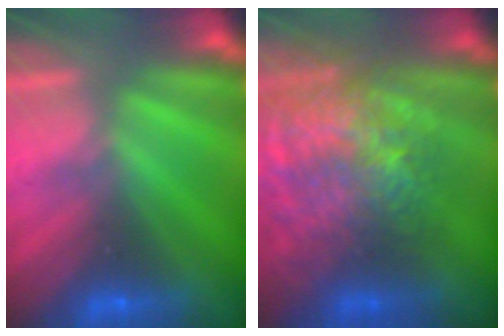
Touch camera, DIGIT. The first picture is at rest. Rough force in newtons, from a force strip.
{"total": 8.7}